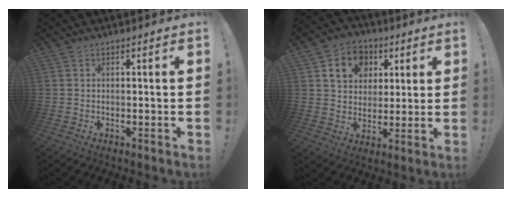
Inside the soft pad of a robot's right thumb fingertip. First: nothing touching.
{"total": 12.5, "force": [5.0, 10.3, 5.1], "torque": [-0.072, -0.016, 0.100]}